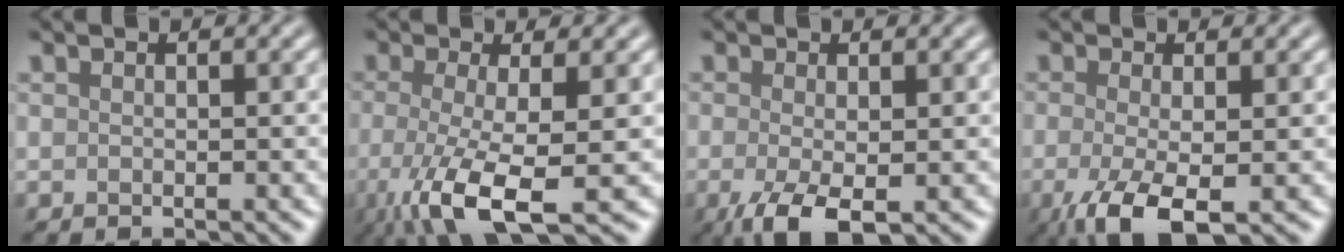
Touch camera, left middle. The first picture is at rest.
{"total": 6.8, "force": [-2.7, 1.4, 6.1], "torque": [-0.125, -0.013, -0.040]}
{"total": 3.4, "force": [-1.8, 0.6, 2.9], "torque": [-0.068, -0.003, -0.021]}
{"total": 4.9, "force": [-2.3, 1.0, 4.2], "torque": [-0.088, -0.008, -0.033]}